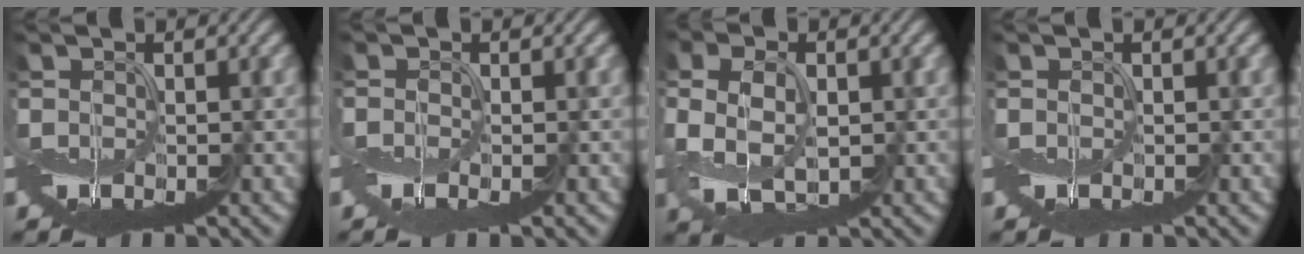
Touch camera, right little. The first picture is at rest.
{"total": 0.9, "force": [-0.6, -0.1, 0.7], "torque": [-0.017, -0.005, -0.014]}
{"total": 4.9, "force": [-0.2, 3.5, 3.5], "torque": [-0.090, -0.001, -0.003]}
{"total": 0.0}